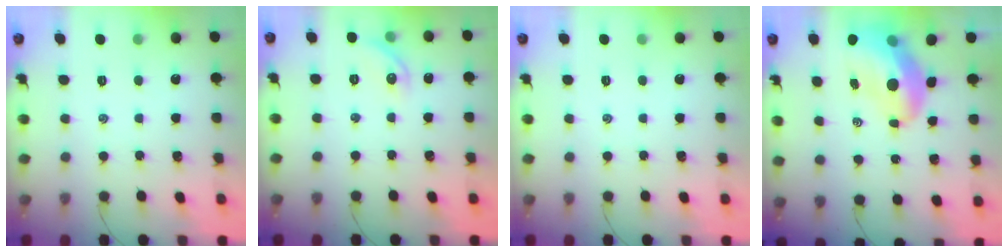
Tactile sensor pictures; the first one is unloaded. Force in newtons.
{"total": 6.8, "press": 6.7, "slide": 0.9}
{"total": 0.0}
{"total": 12.6, "press": 12.0, "slide": 3.9}